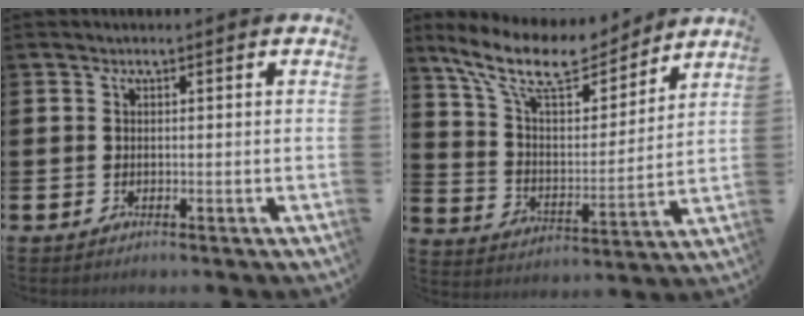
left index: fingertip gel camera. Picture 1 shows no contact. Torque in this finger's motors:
{"motor_torque": [0.72, -0.77, 0.87, 0.21]}